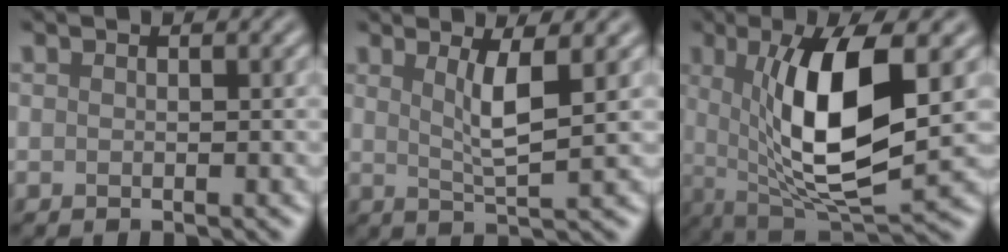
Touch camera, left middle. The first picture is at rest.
{"total": 3.5, "force": [1.2, 0.6, 3.3], "torque": [-0.058, -0.005, 0.024]}
{"total": 10.0, "force": [1.7, 3.1, 9.3], "torque": [-0.152, -0.009, 0.034]}